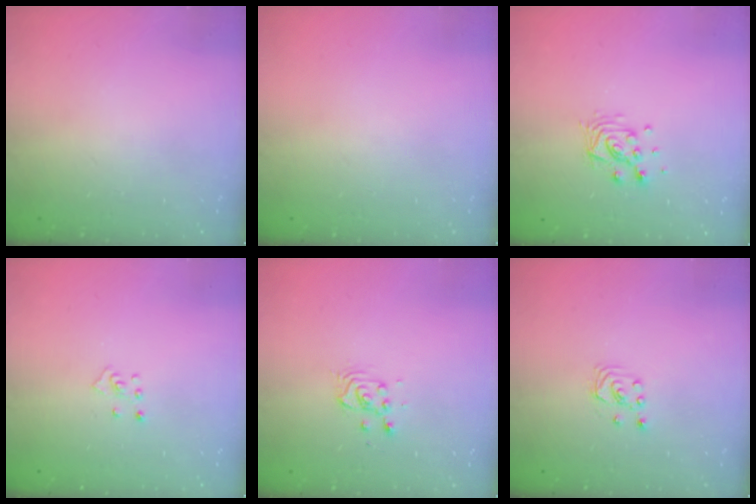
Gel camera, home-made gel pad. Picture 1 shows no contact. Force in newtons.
{"total": 0.0}
{"total": 9.8, "press": 9.8, "slide": 0.6}
{"total": 3.9, "press": 3.9, "slide": 0.2}
{"total": 3.3, "press": 3.3, "slide": 0.2}
{"total": 1.8, "press": 1.8, "slide": 0.2}